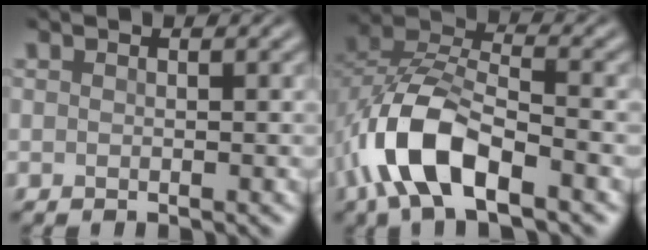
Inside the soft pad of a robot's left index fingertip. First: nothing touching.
{"total": 9.2, "force": [-4.2, 4.4, 6.9], "torque": [-0.146, 0.005, -0.089]}